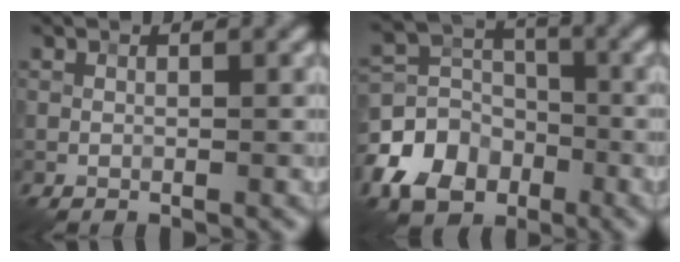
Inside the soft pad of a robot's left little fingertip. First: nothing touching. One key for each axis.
{"total": 6.9, "fx": -3.4, "fy": 5.0, "fz": 3.3, "tx": -0.066, "ty": 0.001, "tz": -0.077}